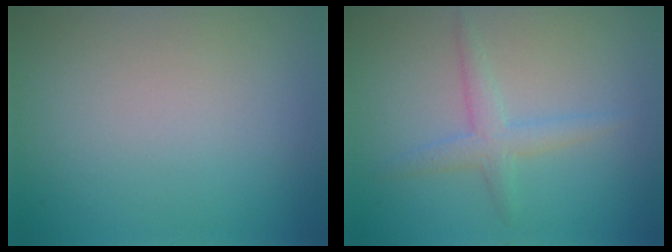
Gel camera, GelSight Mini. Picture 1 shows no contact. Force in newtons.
{"total": 2.2, "press": 2.2, "slide": 0.2}